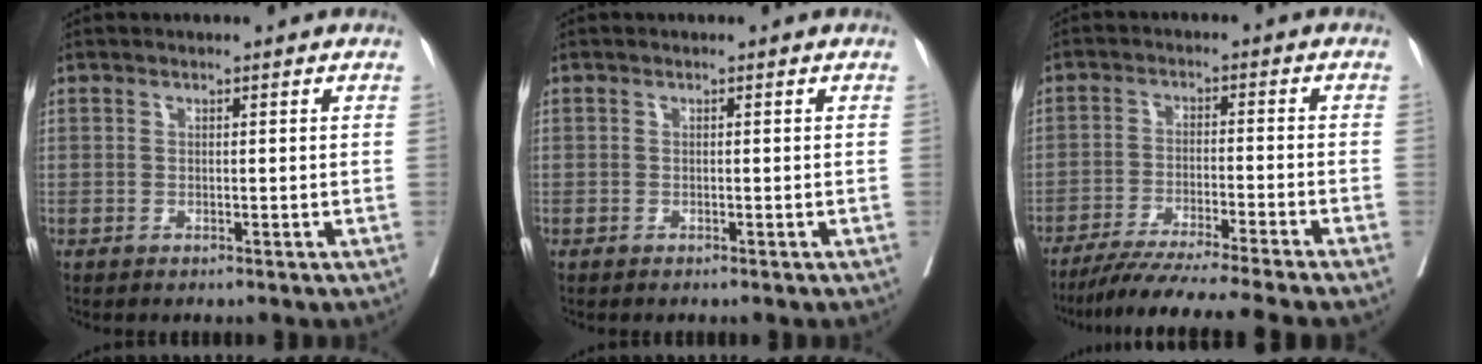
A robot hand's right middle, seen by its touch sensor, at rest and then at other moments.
{"total": 0.6, "force": [-0.3, 0.5, -0.1], "torque": [0.001, 0.006, -0.008]}
{"total": 13.6, "force": [-11.7, -2.0, 6.5], "torque": [-0.079, -0.033, -0.184]}